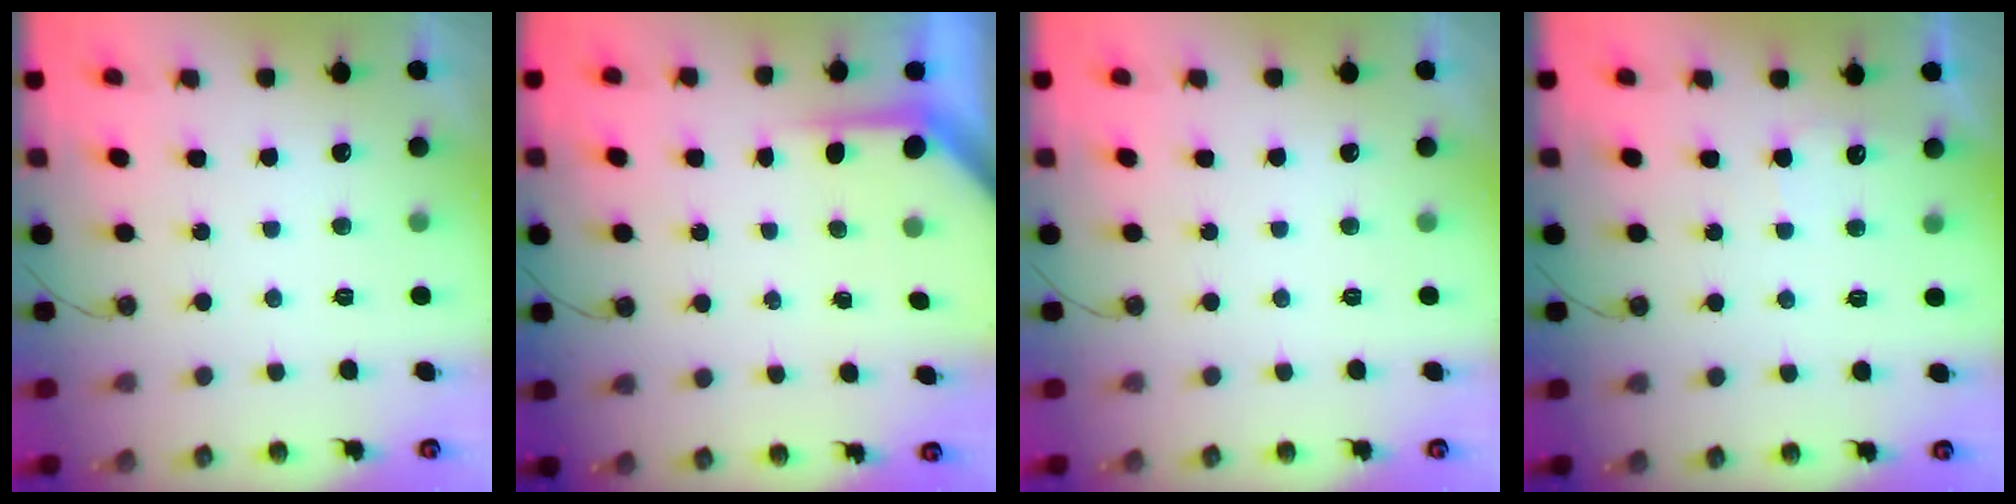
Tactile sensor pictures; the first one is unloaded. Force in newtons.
{"total": 3.5, "press": 3.5, "slide": 0.4}
{"total": 0.0}
{"total": 3.0, "press": 3.0, "slide": 0.3}